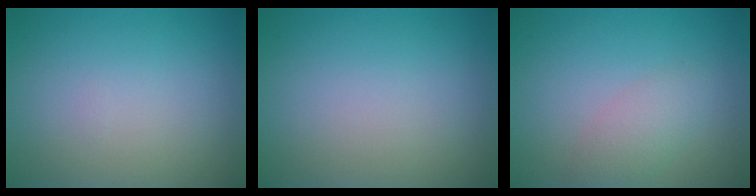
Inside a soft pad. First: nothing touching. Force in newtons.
{"total": 0.0}
{"total": 2.2, "press": 2.2, "slide": 0.1}